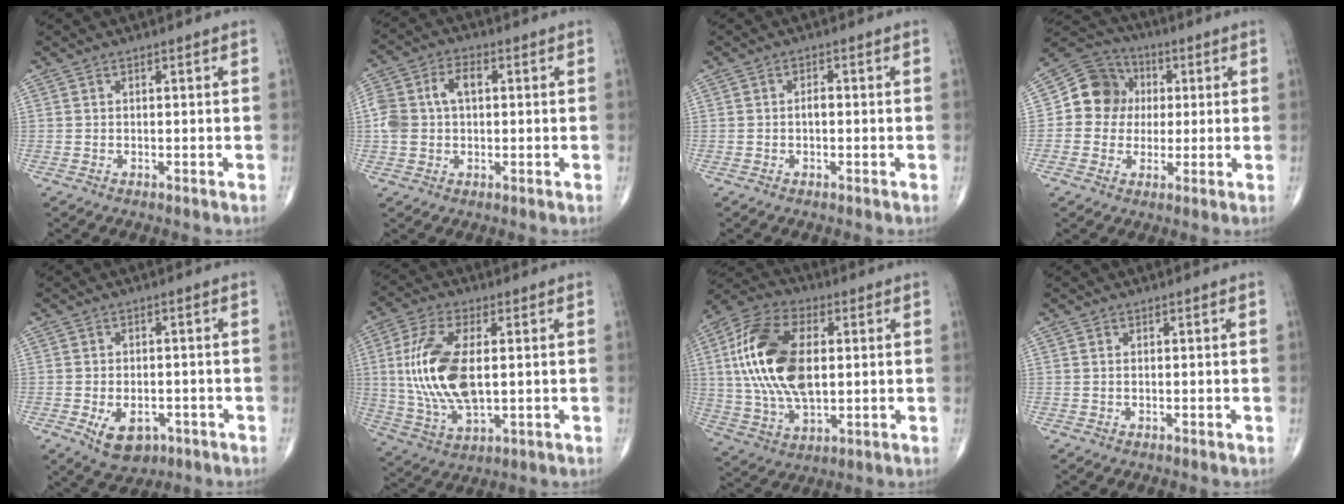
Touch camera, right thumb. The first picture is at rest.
{"total": 8.4, "force": [0.9, 5.5, 6.3], "torque": [-0.134, 0.027, 0.019]}
{"total": 1.3, "force": [-0.3, 0.7, 1.1], "torque": [-0.016, 0.004, -0.007]}
{"total": 10.7, "force": [0.9, 9.8, 4.2], "torque": [-0.038, 0.016, 0.004]}
{"total": 7.1, "force": [-2.9, 4.5, 4.7], "torque": [-0.063, 0.007, -0.033]}
{"total": 16.0, "force": [1.3, 7.5, 14.1], "torque": [-0.296, -0.008, 0.029]}
{"total": 20.3, "force": [2.6, 11.1, 16.8], "torque": [-0.334, 0.003, 0.045]}
{"total": 0.0}